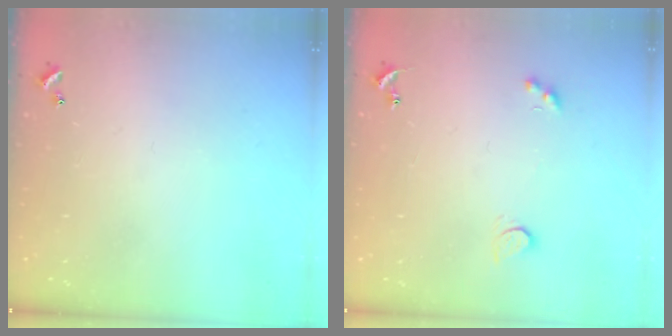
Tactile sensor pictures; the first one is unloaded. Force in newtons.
{"total": 2.8, "press": 2.8, "slide": 0.5}